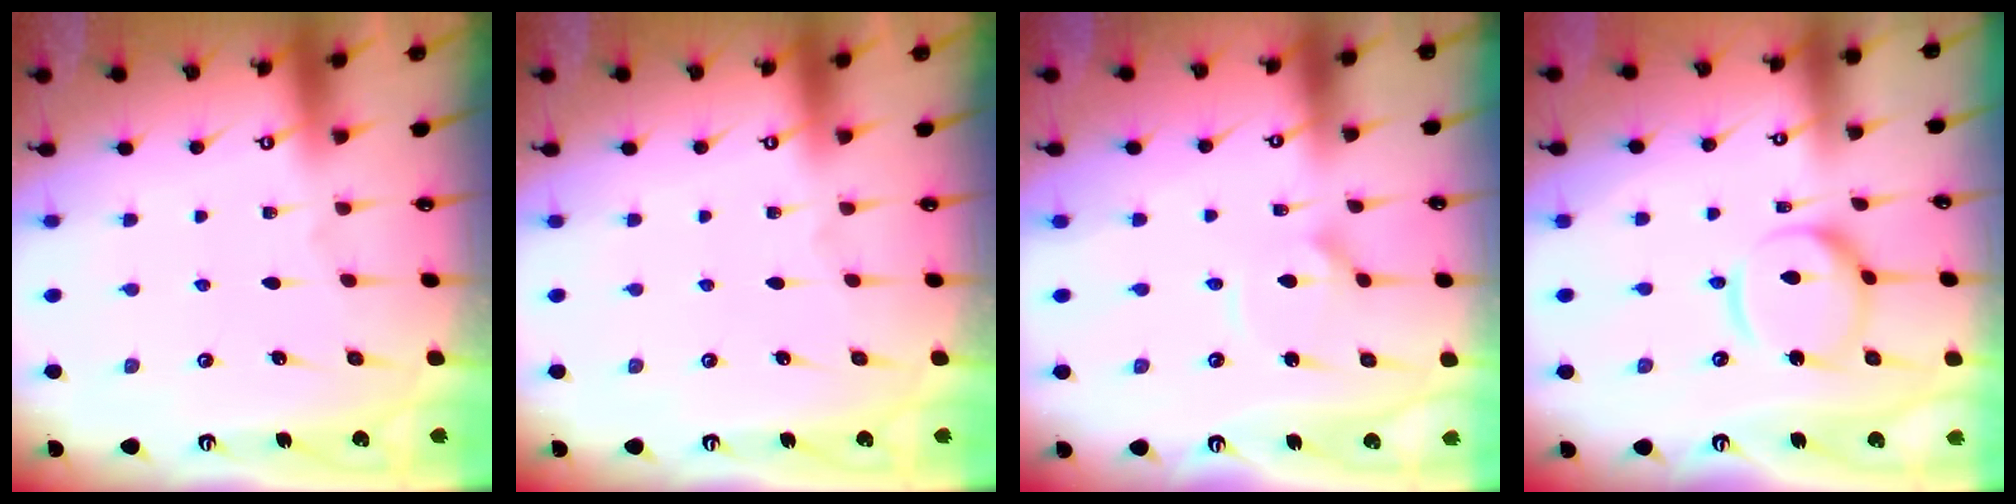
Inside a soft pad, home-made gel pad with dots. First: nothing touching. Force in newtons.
{"total": 0.0}
{"total": 4.0, "press": 4.0, "slide": 0.4}
{"total": 12.3, "press": 12.2, "slide": 1.2}